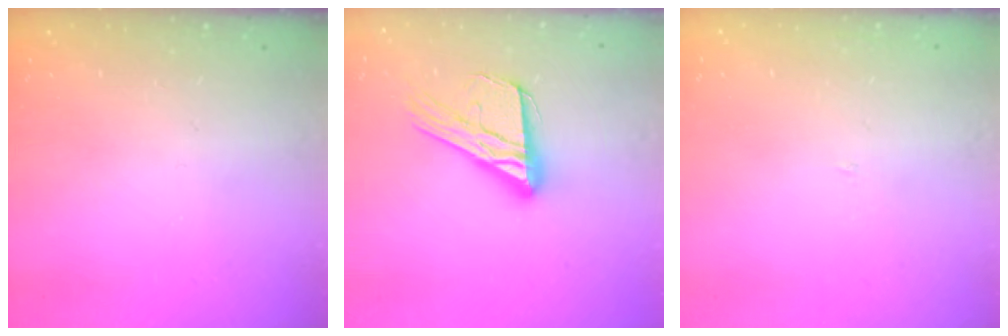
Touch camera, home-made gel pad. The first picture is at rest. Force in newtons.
{"total": 17.1, "press": 17.0, "slide": 1.7}
{"total": 2.0, "press": 2.0, "slide": 0.1}